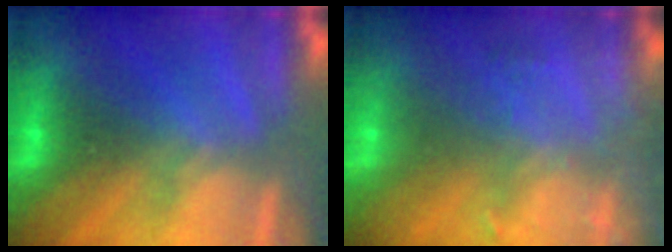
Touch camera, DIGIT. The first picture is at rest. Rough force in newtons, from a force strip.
{"total": 9.6}